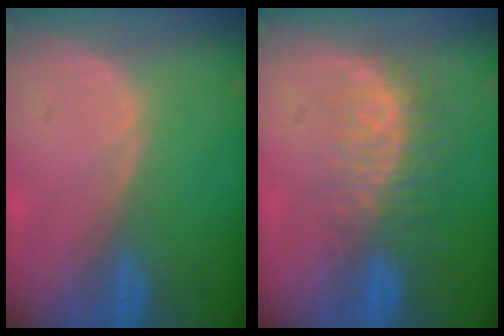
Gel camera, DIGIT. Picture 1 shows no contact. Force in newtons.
{"total": 8.3, "press": 7.1, "slide": 4.4}